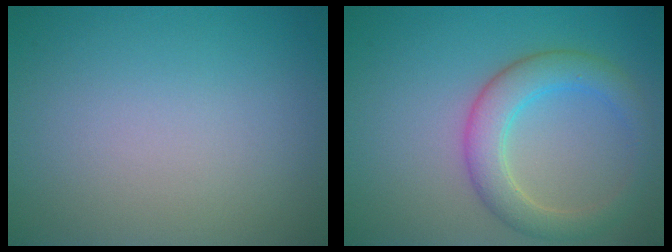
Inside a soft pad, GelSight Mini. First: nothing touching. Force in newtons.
{"total": 4.4, "press": 4.4, "slide": 0.4}